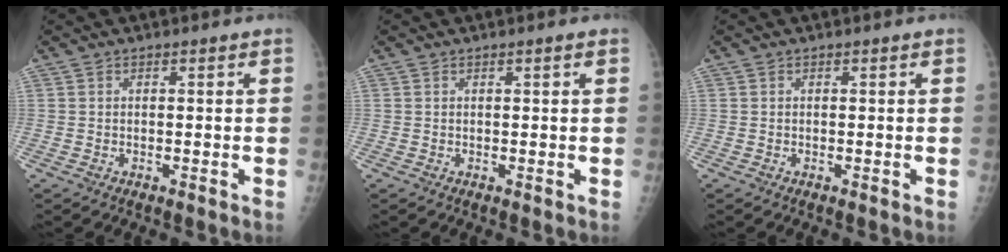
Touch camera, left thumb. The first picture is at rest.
{"total": 0.8, "force": [0.4, 0.0, 0.7], "torque": [-0.011, 0.001, 0.005]}
{"total": 0.0}